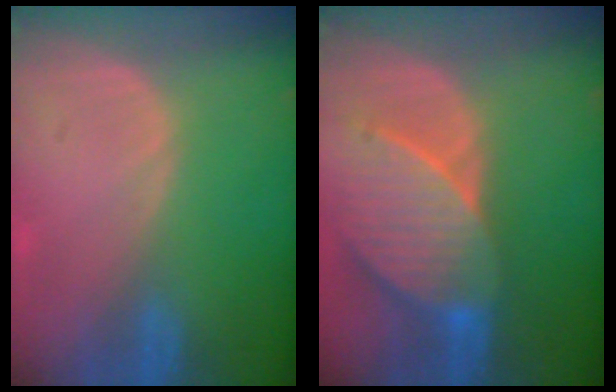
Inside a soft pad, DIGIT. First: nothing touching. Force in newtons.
{"total": 9.2, "press": 8.6, "slide": 3.4}